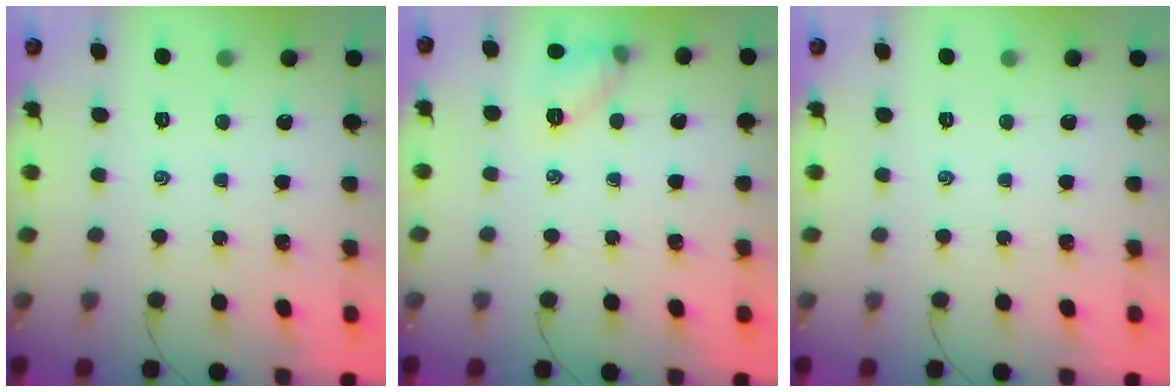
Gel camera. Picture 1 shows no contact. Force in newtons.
{"total": 7.8, "press": 7.5, "slide": 1.8}
{"total": 0.0}